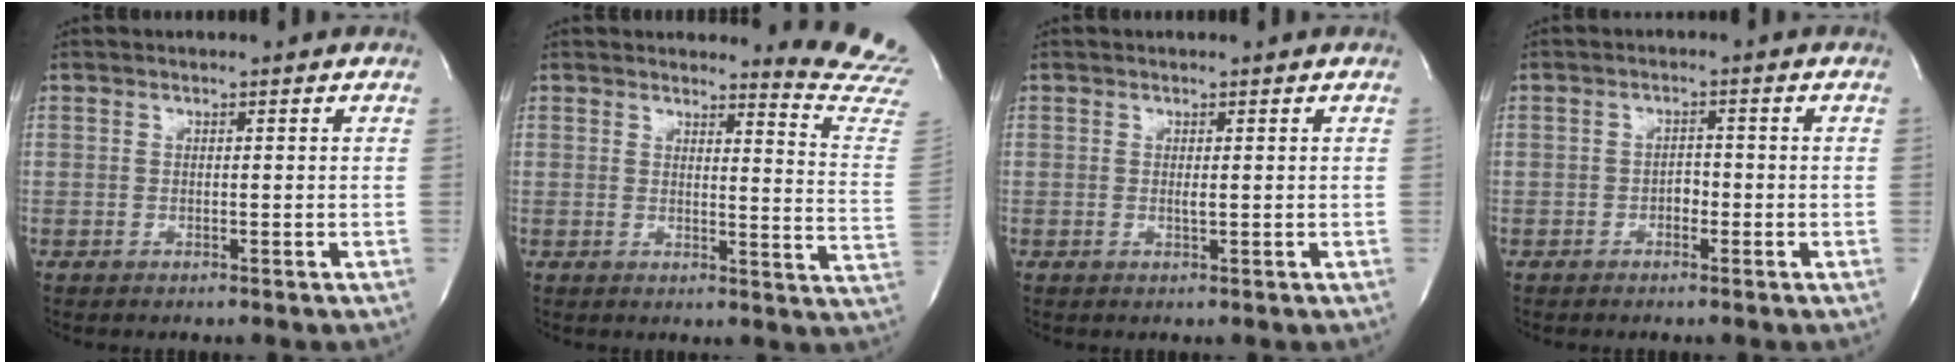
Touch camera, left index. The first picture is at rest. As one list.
[{"total": 10.9, "force": [10.8, -1.5, 0.2], "torque": [0.006, -0.156, 0.089]}, {"total": 0.7, "force": [0.0, 0.0, 0.7], "torque": [-0.018, -0.005, 0.001]}, {"total": 1.8, "force": [-0.9, 1.0, 1.1], "torque": [-0.013, 0.005, -0.016]}]